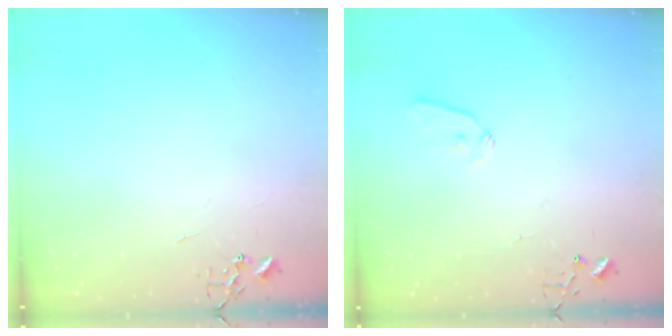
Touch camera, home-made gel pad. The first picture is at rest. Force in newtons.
{"total": 6.0, "press": 5.9, "slide": 0.8}